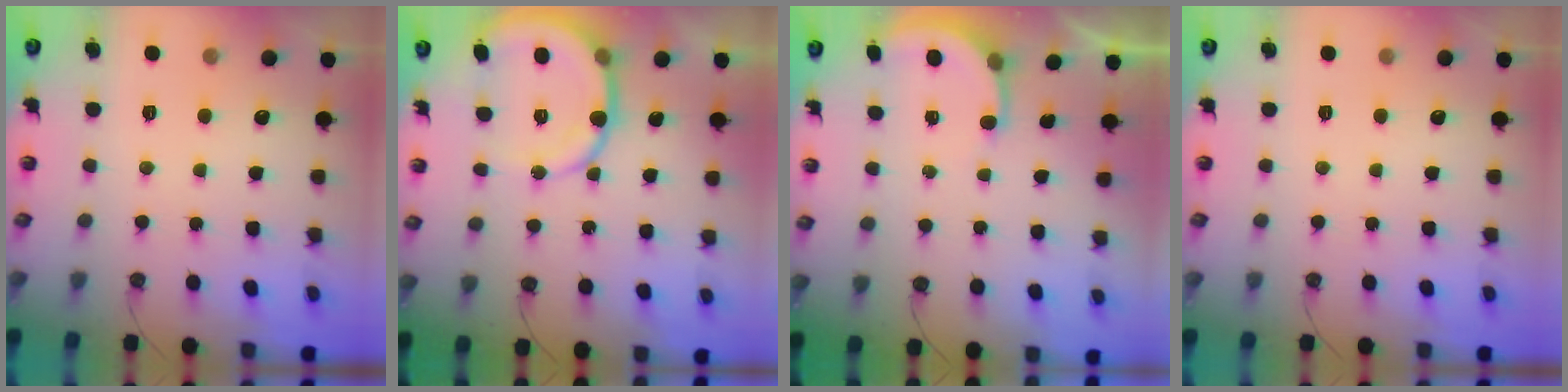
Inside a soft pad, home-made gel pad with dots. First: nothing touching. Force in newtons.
{"total": 11.3, "press": 11.0, "slide": 2.3}
{"total": 2.9, "press": 2.9, "slide": 0.2}
{"total": 0.0}